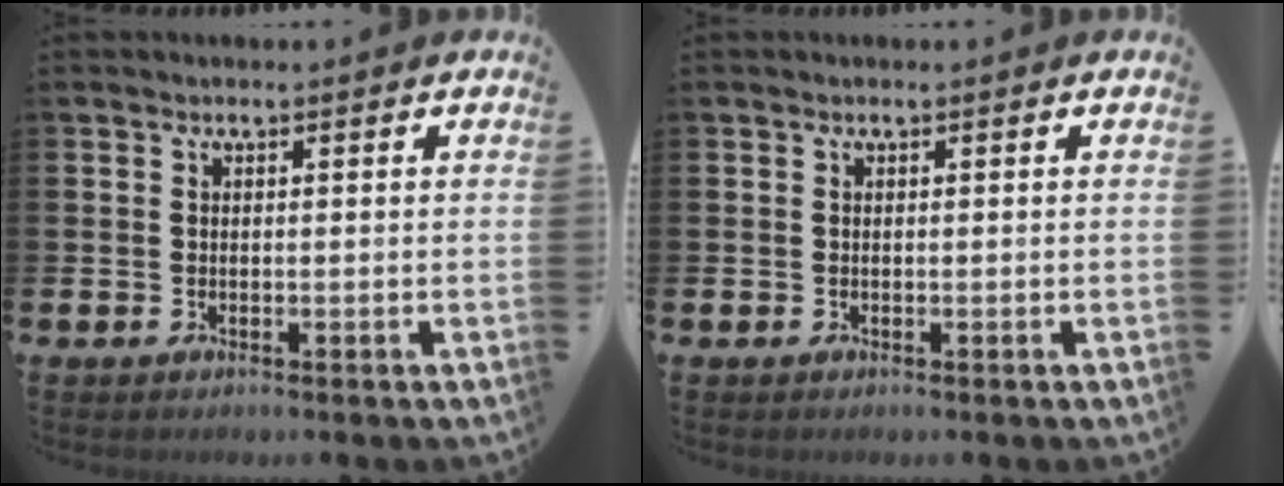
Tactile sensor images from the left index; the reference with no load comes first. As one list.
[{"total": 0.0}]